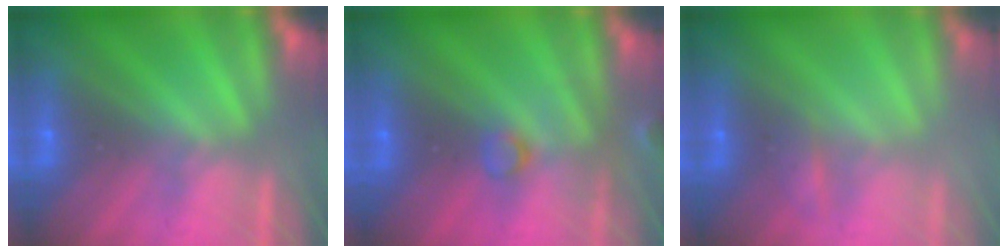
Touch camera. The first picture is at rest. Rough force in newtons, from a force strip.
{"total": 2.9}
{"total": 2.1}